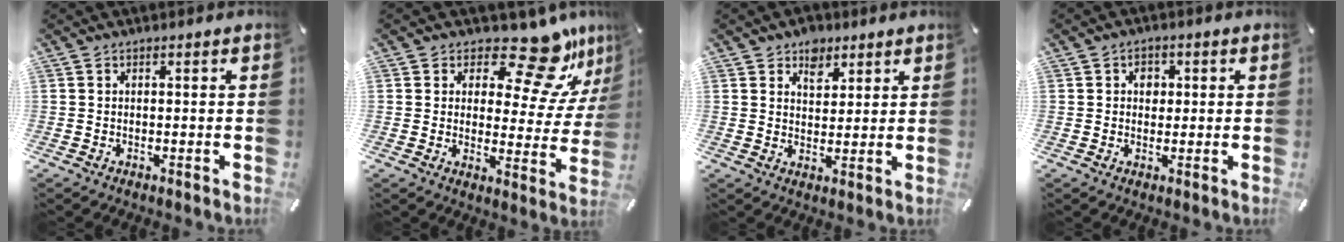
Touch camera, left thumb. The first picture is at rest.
{"total": 15.2, "force": [11.5, 5.3, 8.4], "torque": [-0.106, -0.098, 0.189]}
{"total": 5.2, "force": [3.4, 3.6, 1.8], "torque": [-0.006, -0.016, 0.055]}
{"total": 3.2, "force": [0.3, 2.6, 1.8], "torque": [-0.013, 0.000, -0.003]}